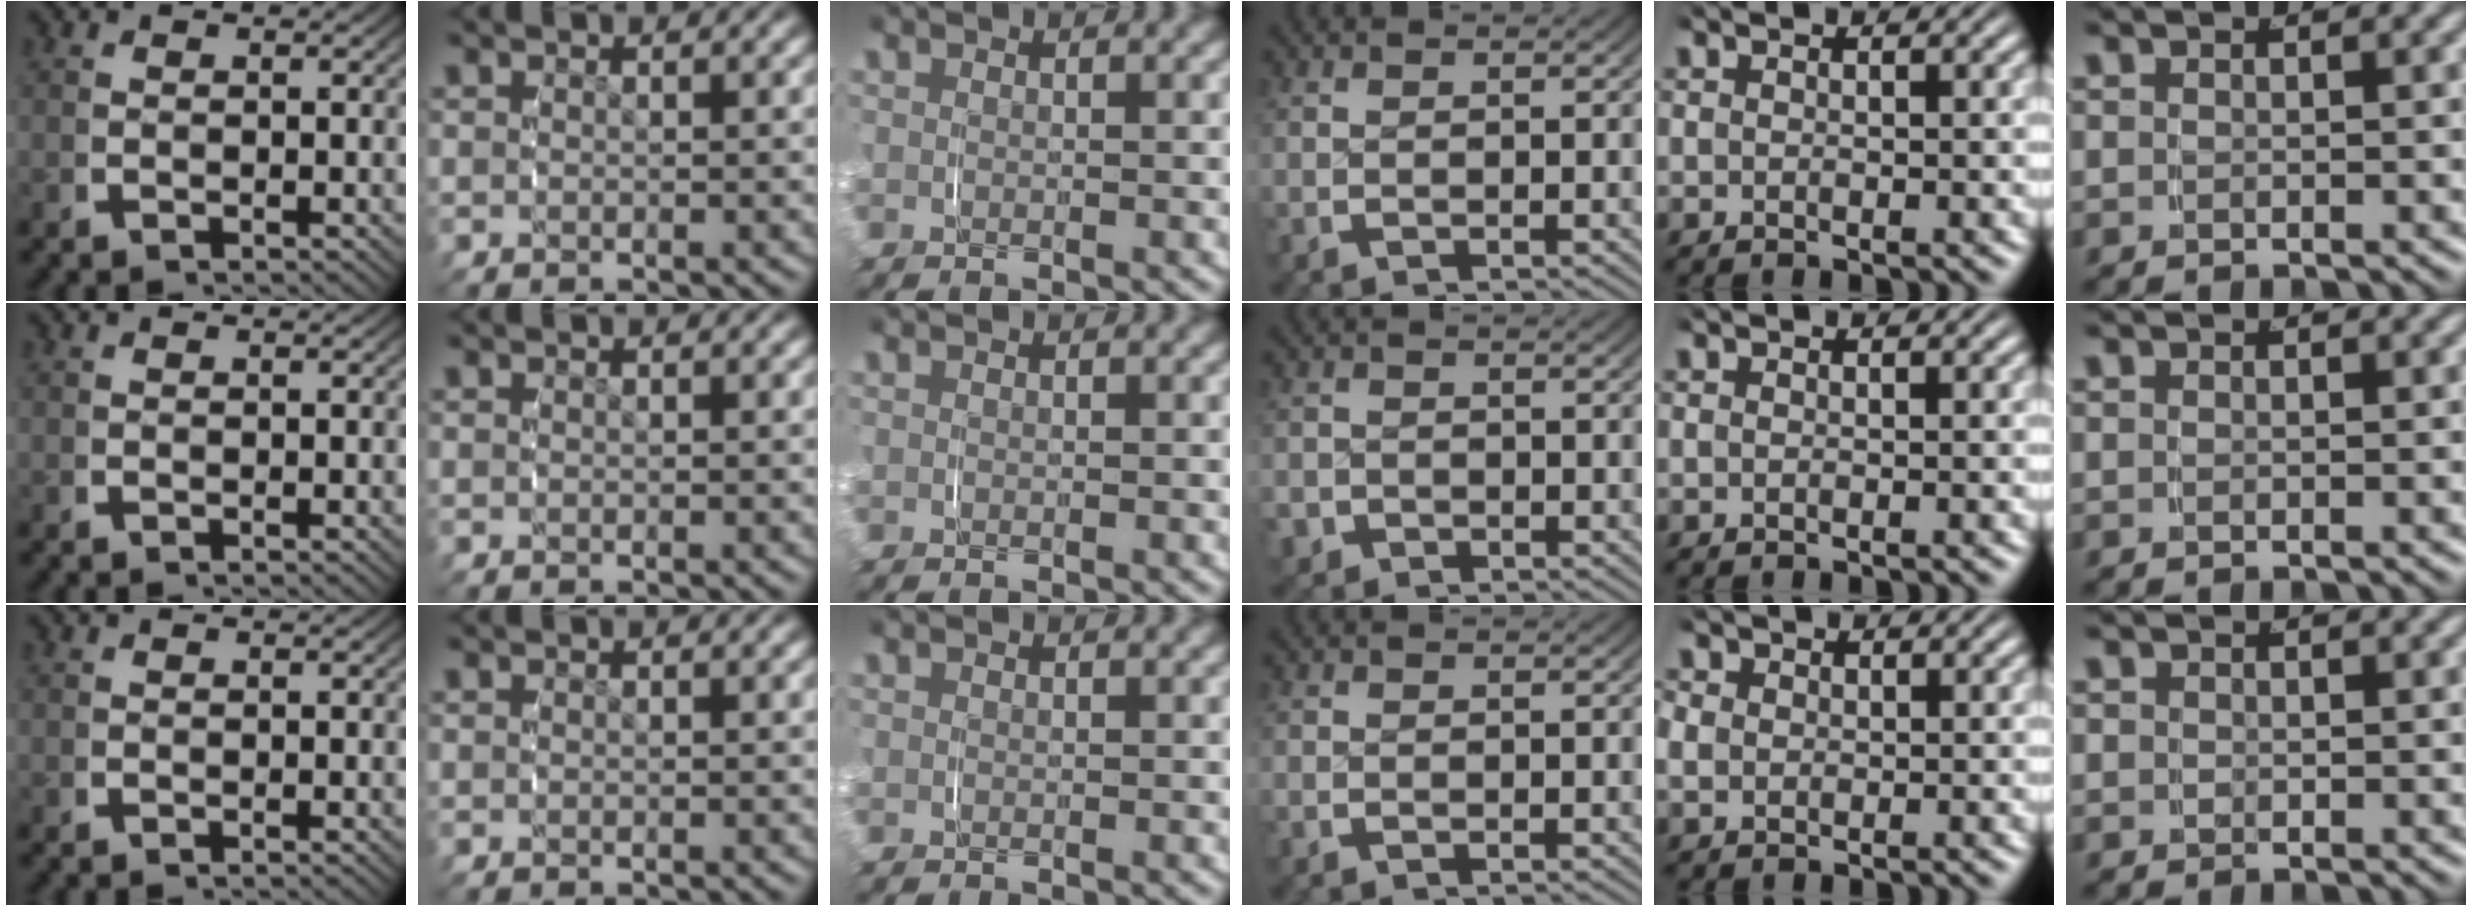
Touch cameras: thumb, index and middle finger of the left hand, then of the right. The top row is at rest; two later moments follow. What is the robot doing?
{"motion": "grasp_and_lifting", "object": "paper towel"}